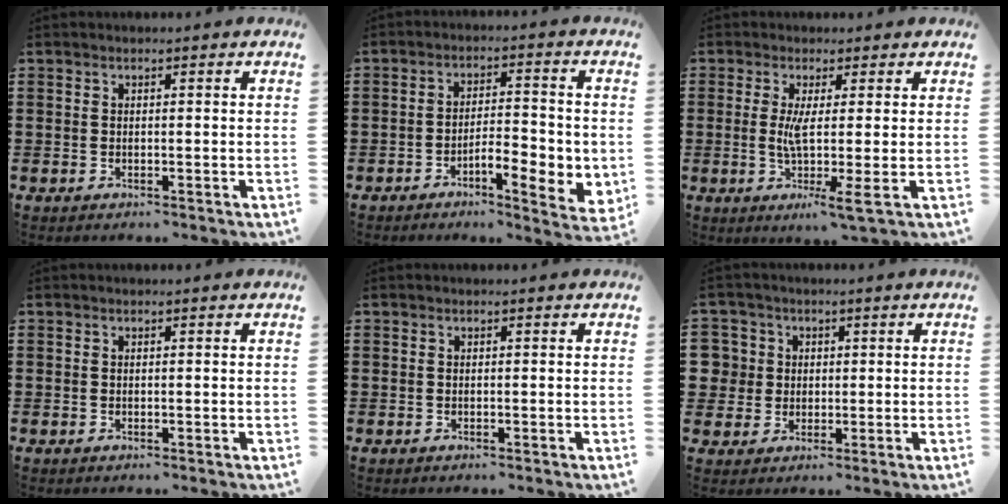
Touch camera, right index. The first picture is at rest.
{"total": 6.1, "force": [-2.6, 2.2, 5.1], "torque": [-0.077, 0.001, -0.046]}
{"total": 5.2, "force": [0.0, -0.3, 5.2], "torque": [-0.108, -0.017, -0.004]}
{"total": 0.0}
{"total": 0.0}
{"total": 4.4, "force": [0.7, 4.4, 0.2], "torque": [-0.034, 0.013, 0.009]}